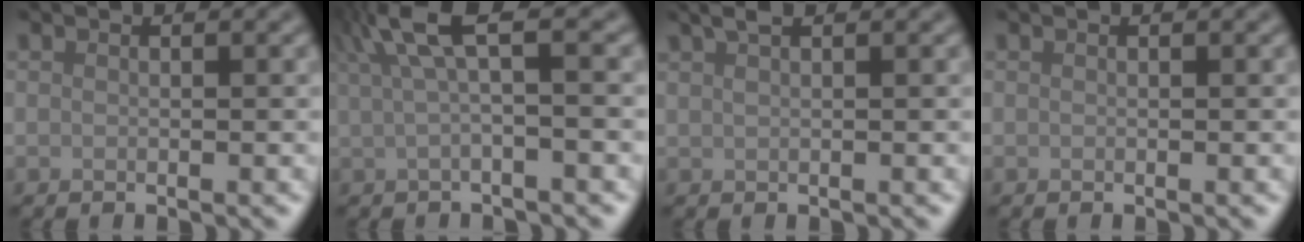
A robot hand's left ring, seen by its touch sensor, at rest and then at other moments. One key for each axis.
{"total": 4.8, "fx": 2.1, "fy": 0.9, "fz": 4.2, "tx": -0.078, "ty": 0.018, "tz": 0.036}
{"total": 2.1, "fx": 1.4, "fy": 0.6, "fz": 1.3, "tx": -0.021, "ty": 0.004, "tz": 0.017}
{"total": 0.0}